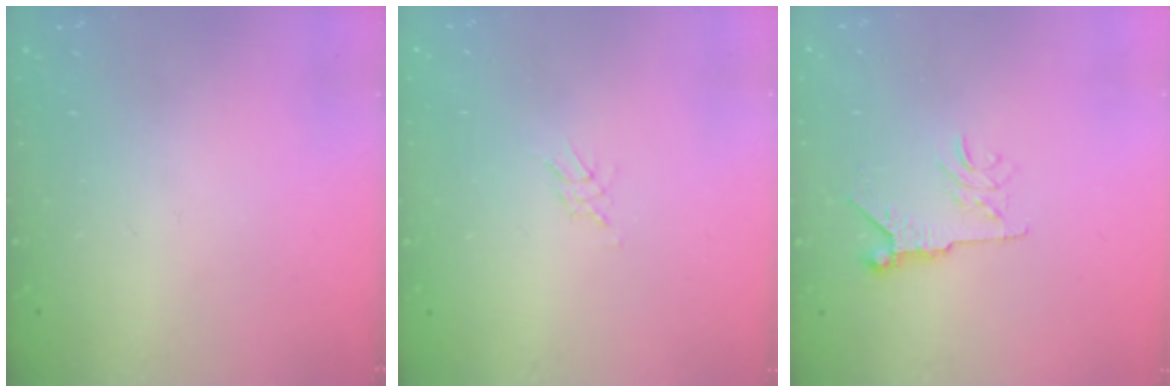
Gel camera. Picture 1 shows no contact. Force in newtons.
{"total": 1.4, "press": 1.4, "slide": 0.2}
{"total": 6.3, "press": 6.2, "slide": 0.9}